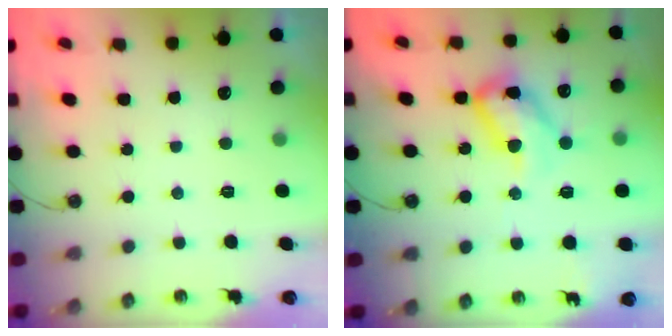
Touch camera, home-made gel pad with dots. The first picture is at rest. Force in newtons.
{"total": 16.4, "press": 16.4, "slide": 1.5}